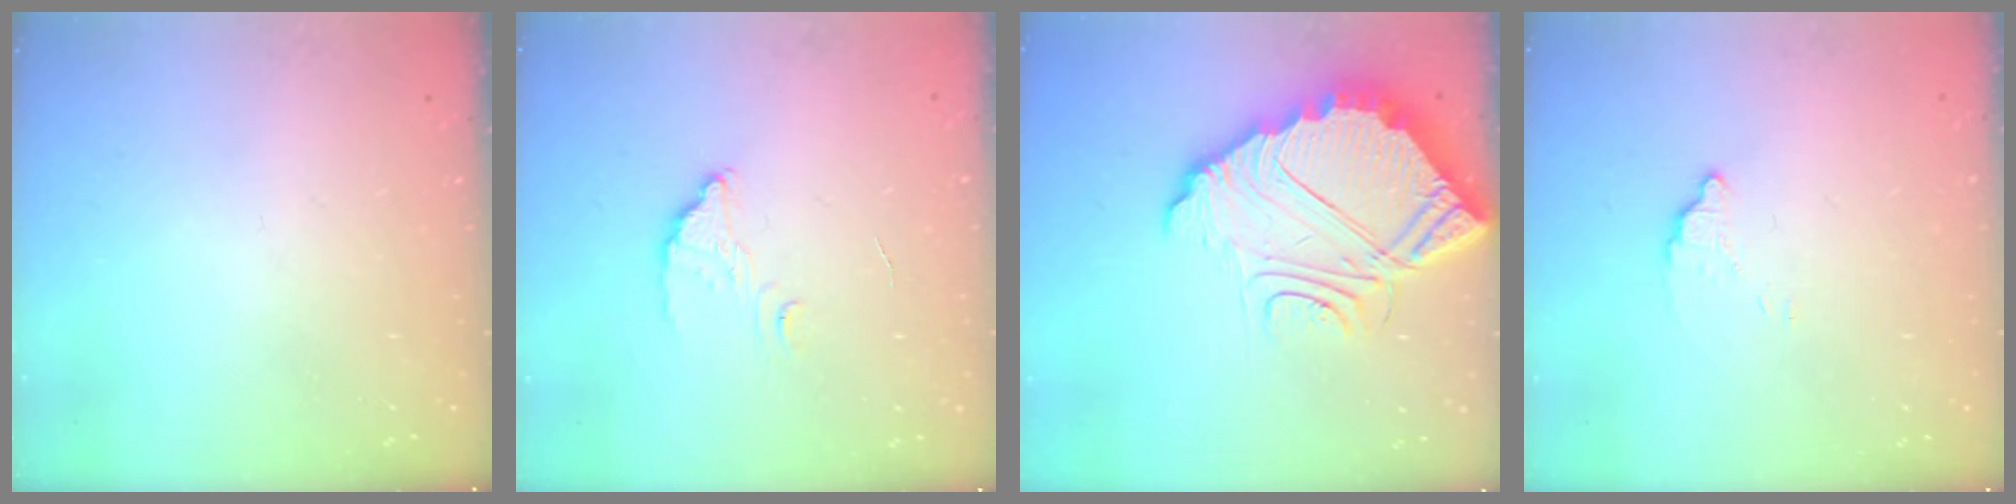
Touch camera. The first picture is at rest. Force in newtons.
{"total": 3.6, "press": 3.6, "slide": 0.2}
{"total": 14.2, "press": 14.1, "slide": 1.2}
{"total": 2.4, "press": 2.4, "slide": 0.0}